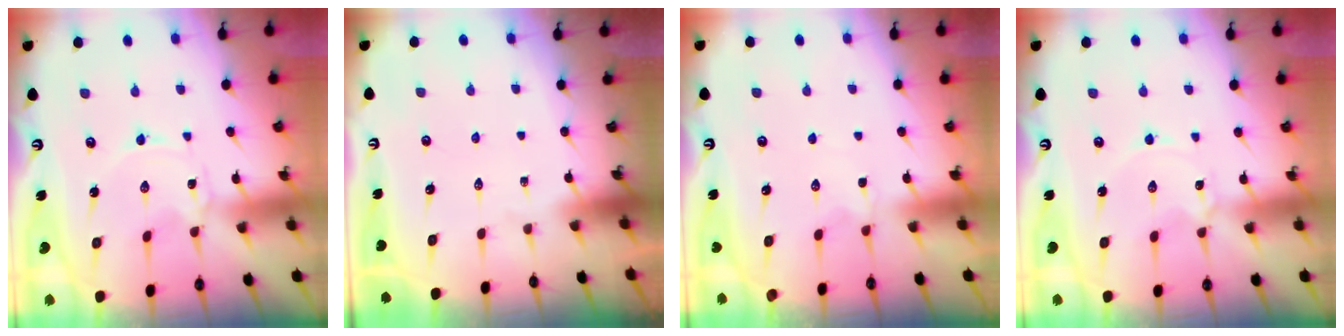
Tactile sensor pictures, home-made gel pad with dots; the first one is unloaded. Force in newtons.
{"total": 0.0}
{"total": 1.6, "press": 1.6, "slide": 0.4}
{"total": 0.9, "press": 0.9, "slide": 0.2}